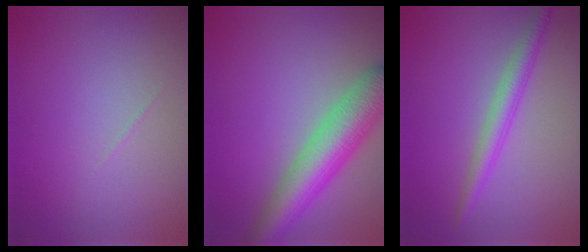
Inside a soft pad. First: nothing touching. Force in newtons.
{"total": 7.2, "press": 7.2, "slide": 0.2}
{"total": 2.6, "press": 2.6, "slide": 0.0}